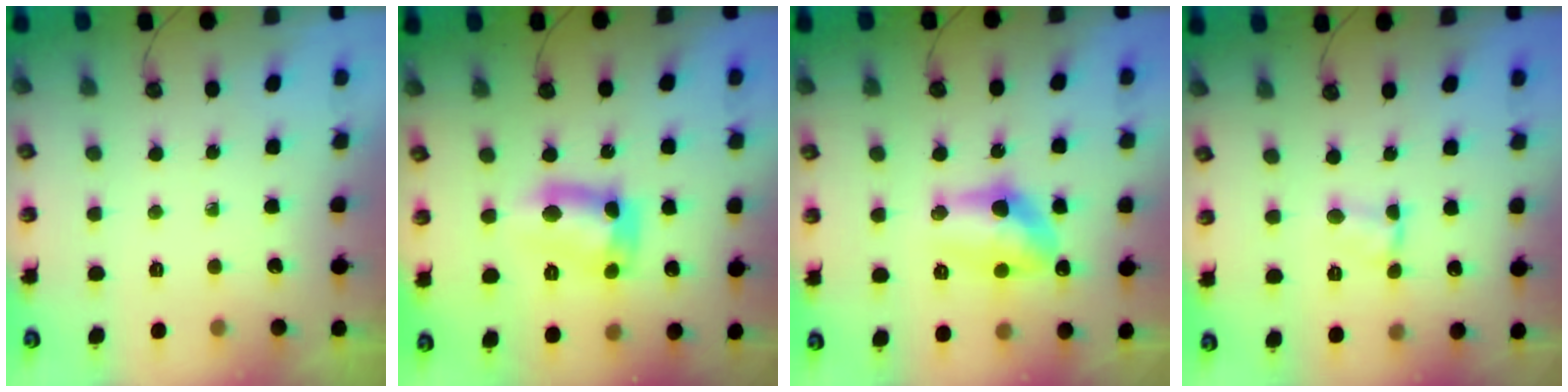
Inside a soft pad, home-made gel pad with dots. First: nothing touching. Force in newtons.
{"total": 13.4, "press": 13.4, "slide": 0.9}
{"total": 12.3, "press": 12.2, "slide": 1.1}
{"total": 1.4, "press": 1.4, "slide": 0.2}